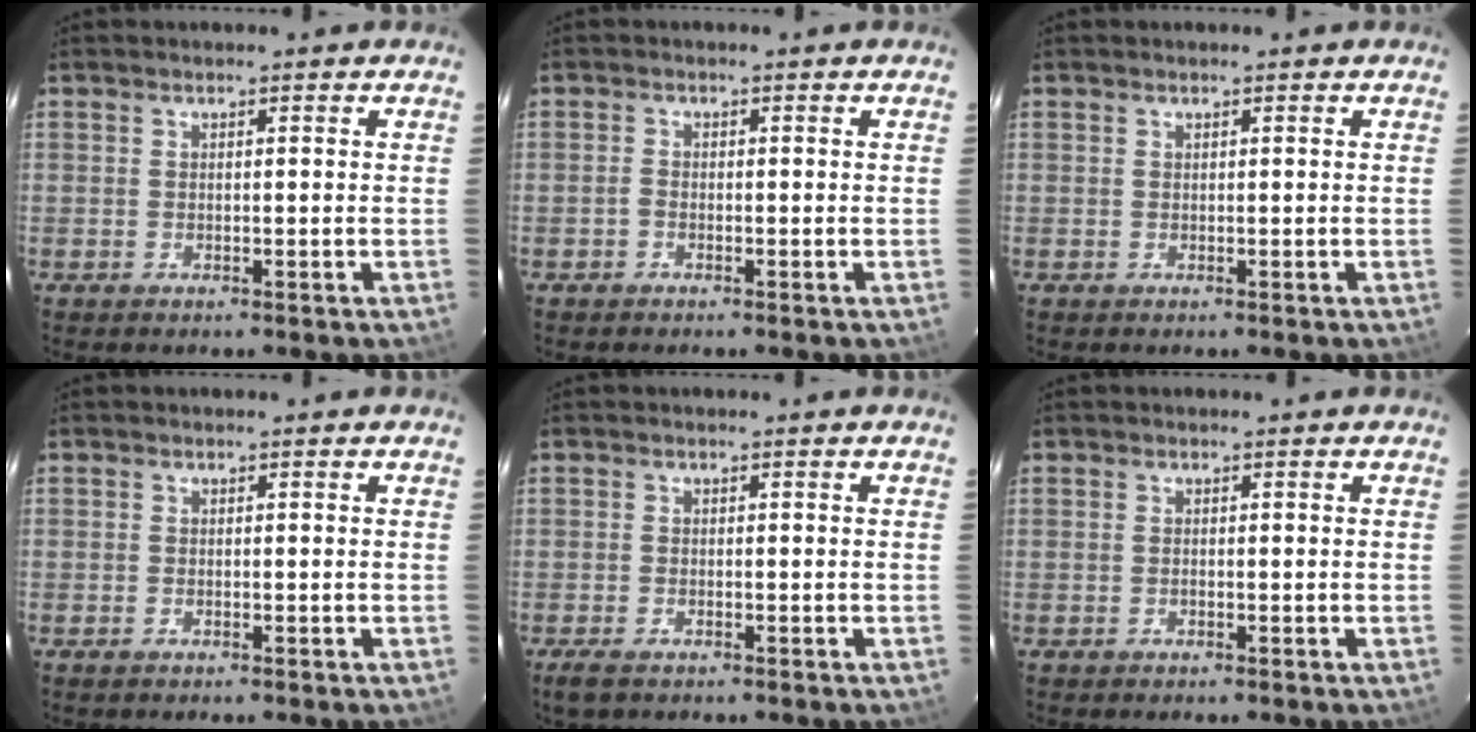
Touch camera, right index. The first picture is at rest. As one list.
[{"total": 1.0, "force": [-0.8, 0.4, 0.3], "torque": [-0.006, 0.000, -0.020]}, {"total": 0.0}, {"total": 0.7, "force": [-0.6, 0.3, 0.2], "torque": [-0.006, -0.003, -0.013]}, {"total": 2.9, "force": [-2.1, 1.2, 1.6], "torque": [-0.039, -0.009, -0.041]}, {"total": 0.0}]